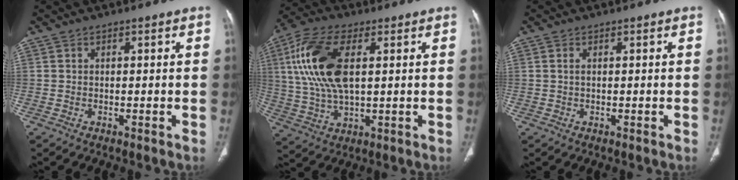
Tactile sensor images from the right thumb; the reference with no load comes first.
{"total": 16.2, "force": [3.7, 7.9, 13.7], "torque": [-0.294, 0.004, 0.072]}
{"total": 0.8, "force": [0.2, 0.4, 0.7], "torque": [-0.018, 0.005, 0.006]}